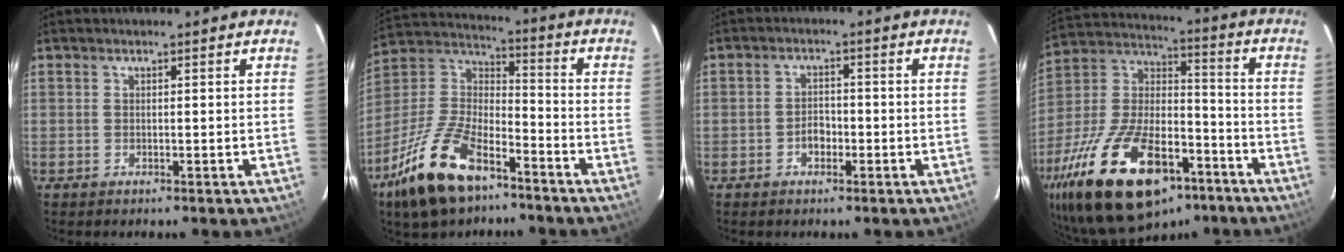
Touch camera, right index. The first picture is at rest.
{"total": 19.6, "force": [-12.0, 8.8, 12.7], "torque": [-0.271, -0.007, -0.221]}
{"total": 2.9, "force": [-1.3, 2.1, 1.6], "torque": [-0.031, 0.008, -0.022]}
{"total": 29.1, "force": [-16.8, 13.9, 19.4], "torque": [-0.385, -0.006, -0.267]}